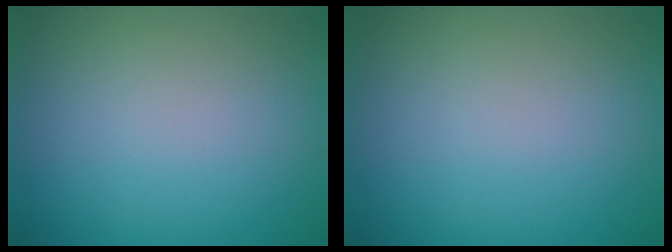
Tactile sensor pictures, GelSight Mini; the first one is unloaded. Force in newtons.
{"total": 0.0}